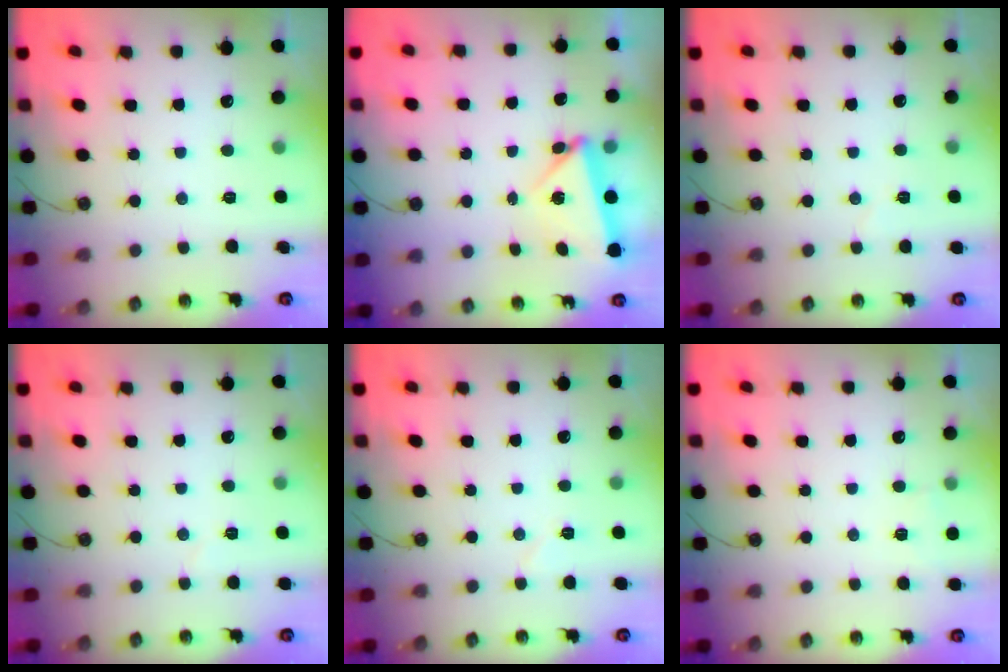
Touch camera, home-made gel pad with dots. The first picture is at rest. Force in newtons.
{"total": 6.4, "press": 6.3, "slide": 0.6}
{"total": 3.0, "press": 2.4, "slide": 1.7}
{"total": 2.9, "press": 2.7, "slide": 1.2}
{"total": 3.9, "press": 3.3, "slide": 1.9}
{"total": 2.7, "press": 2.3, "slide": 1.5}